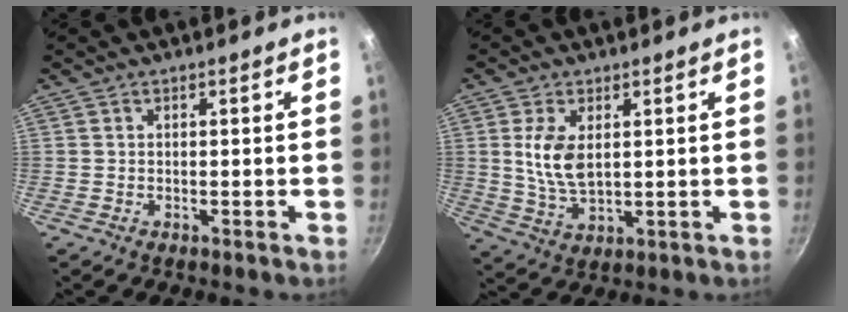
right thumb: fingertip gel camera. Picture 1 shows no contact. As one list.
[{"total": 7.9, "force": [1.7, 4.2, 6.5], "torque": [-0.126, -0.015, 0.037]}]